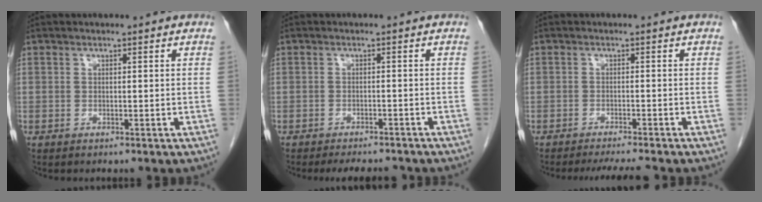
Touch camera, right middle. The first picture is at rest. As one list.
[{"total": 6.2, "force": [-5.6, 1.5, 2.0], "torque": [-0.023, -0.008, -0.072]}, {"total": 5.6, "force": [-5.0, -0.1, 2.4], "torque": [-0.029, -0.012, -0.075]}]